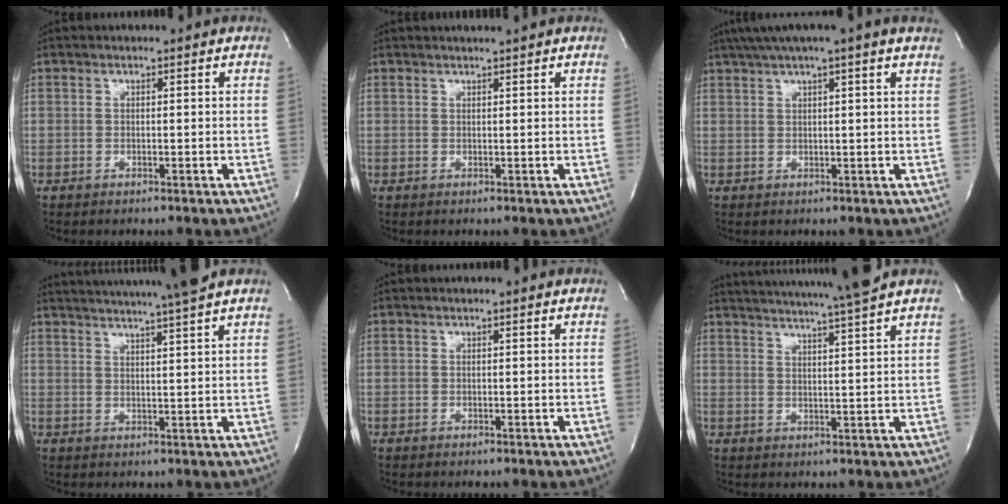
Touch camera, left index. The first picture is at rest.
{"total": 2.3, "force": [2.1, -0.4, 0.8], "torque": [-0.010, 0.007, 0.031]}
{"total": 11.4, "force": [8.8, 0.0, 7.2], "torque": [-0.126, 0.043, 0.112]}
{"total": 13.8, "force": [12.1, -1.3, 6.4], "torque": [-0.113, -0.007, 0.164]}
{"total": 0.0}
{"total": 13.6, "force": [12.1, -1.8, 5.9], "torque": [-0.105, -0.020, 0.165]}